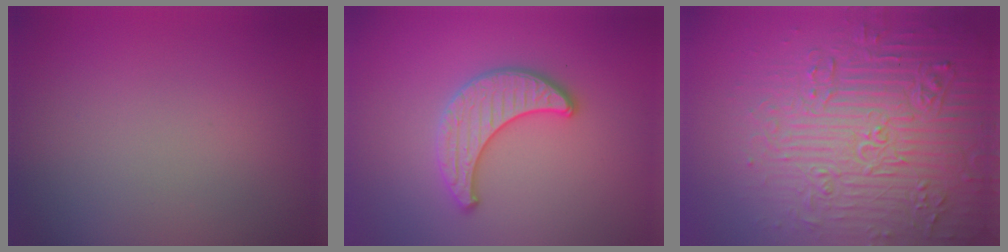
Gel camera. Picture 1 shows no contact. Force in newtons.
{"total": 3.2, "press": 3.2, "slide": 0.4}
{"total": 7.8, "press": 7.6, "slide": 1.9}